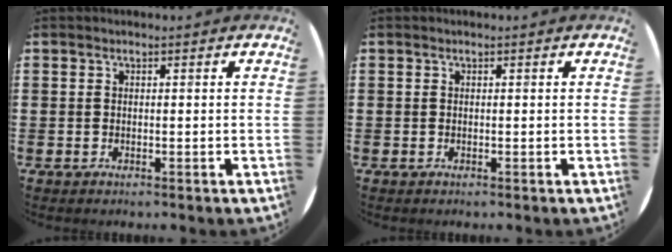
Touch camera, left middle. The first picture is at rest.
{"total": 0.0}